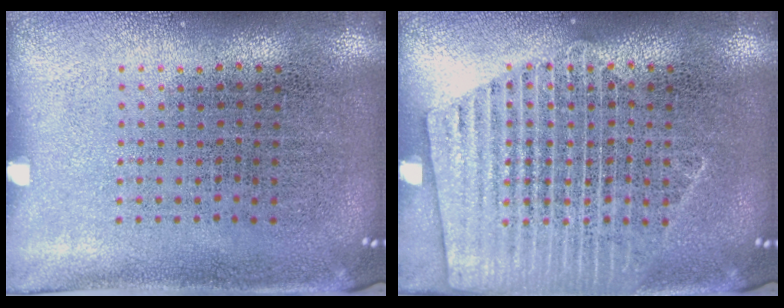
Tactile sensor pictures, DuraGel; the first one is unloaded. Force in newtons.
{"total": 2.9, "press": 2.9, "slide": 0.3}